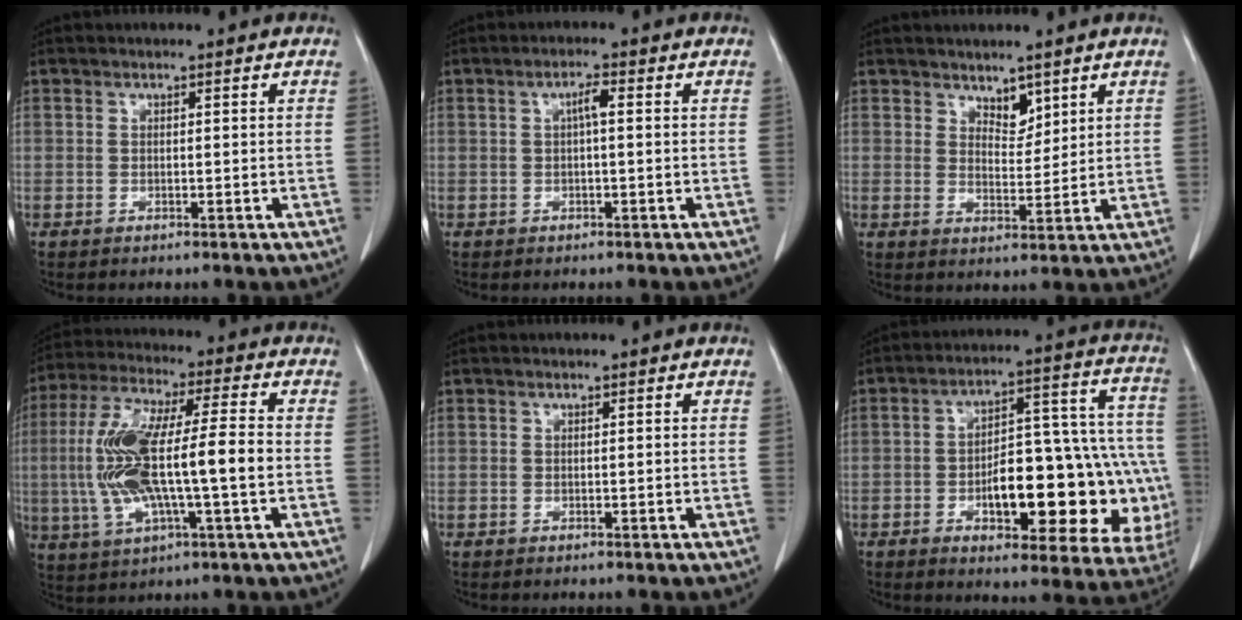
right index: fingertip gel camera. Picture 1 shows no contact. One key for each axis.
{"total": 2.1, "fx": 0.3, "fy": 0.2, "fz": 2.0, "tx": -0.037, "ty": 0.005, "tz": 0.006}
{"total": 3.5, "fx": 2.6, "fy": 1.7, "fz": 1.7, "tx": -0.025, "ty": -0.005, "tz": 0.050}
{"total": 15.8, "fx": -1.3, "fy": 2.5, "fz": 15.5, "tx": -0.317, "ty": 0.011, "tz": -0.022}
{"total": 0.0}
{"total": 22.3, "fx": -5.5, "fy": 8.0, "fz": 20.0, "tx": -0.187, "ty": 0.043, "tz": -0.054}